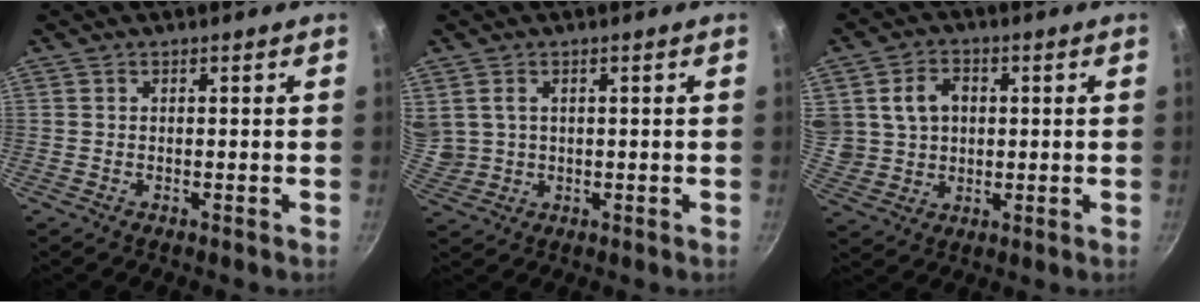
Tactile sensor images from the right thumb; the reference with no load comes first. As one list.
[{"total": 5.9, "force": [1.8, 4.6, 3.2], "torque": [-0.056, -0.003, 0.048]}, {"total": 10.4, "force": [2.4, 8.5, 5.4], "torque": [-0.083, 0.002, 0.051]}]